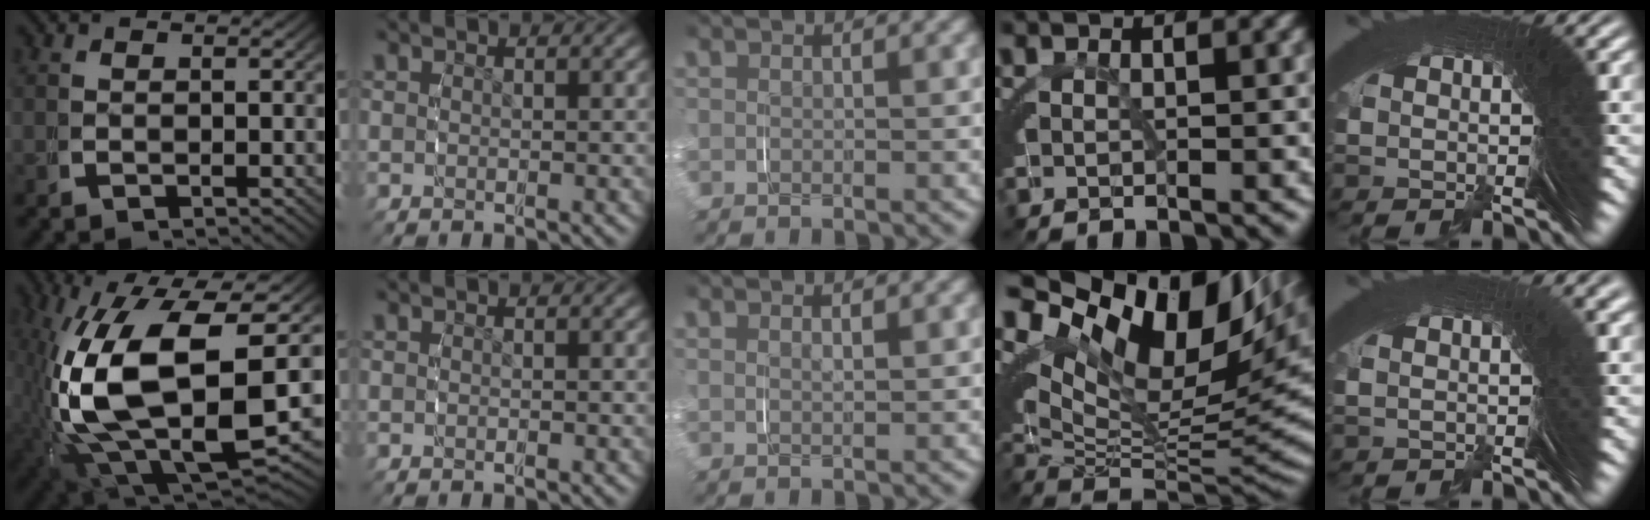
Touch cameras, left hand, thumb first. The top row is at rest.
{"thumb": {"total": 20.5, "force": [-1.7, 12.5, 16.2], "torque": [-0.374, -0.087, 0.018]}, "middle": {"total": 0.9, "force": [0.7, 0.0, 0.6], "torque": [-0.010, -0.004, 0.016]}, "ring": {"total": 18.5, "force": [6.2, 10.3, 14.1], "torque": [-0.198, 0.016, 0.094]}, "little": {"total": 1.8, "force": [0.7, 0.2, 1.6], "torque": [0.002, 0.020, 0.005]}}